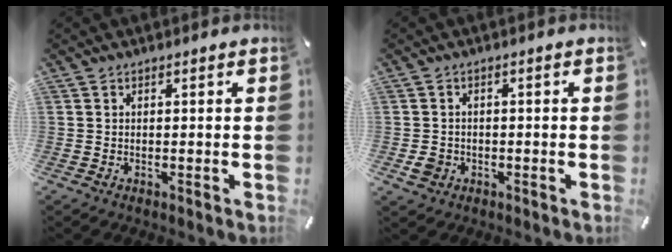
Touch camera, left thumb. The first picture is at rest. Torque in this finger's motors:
{"motor_torque": [0.11, 0.67, 0.05, -0.05, 0.08]}